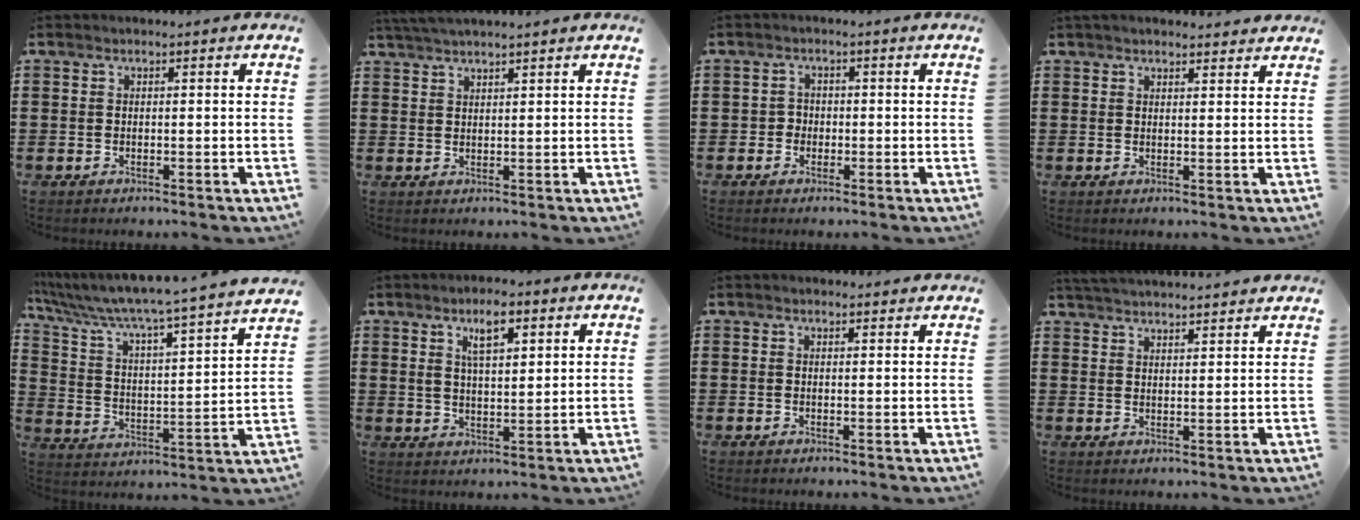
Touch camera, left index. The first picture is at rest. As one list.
[{"total": 2.4, "force": [2.3, -0.3, 0.5], "torque": [-0.016, 0.001, 0.045]}, {"total": 1.7, "force": [-0.7, 1.6, 0.3], "torque": [-0.012, 0.004, -0.017]}, {"total": 2.1, "force": [2.1, 0.3, 0.3], "torque": [-0.011, 0.001, 0.040]}, {"total": 5.9, "force": [5.4, -0.6, 2.4], "torque": [-0.075, -0.058, 0.080]}, {"total": 6.4, "force": [3.3, 2.2, 4.9], "torque": [-0.090, 0.005, 0.053]}, {"total": 0.9, "force": [0.9, 0.2, 0.1], "torque": [-0.005, 0.001, 0.018]}, {"total": 3.5, "force": [3.5, -0.3, 0.2], "torque": [-0.015, -0.013, 0.063]}]